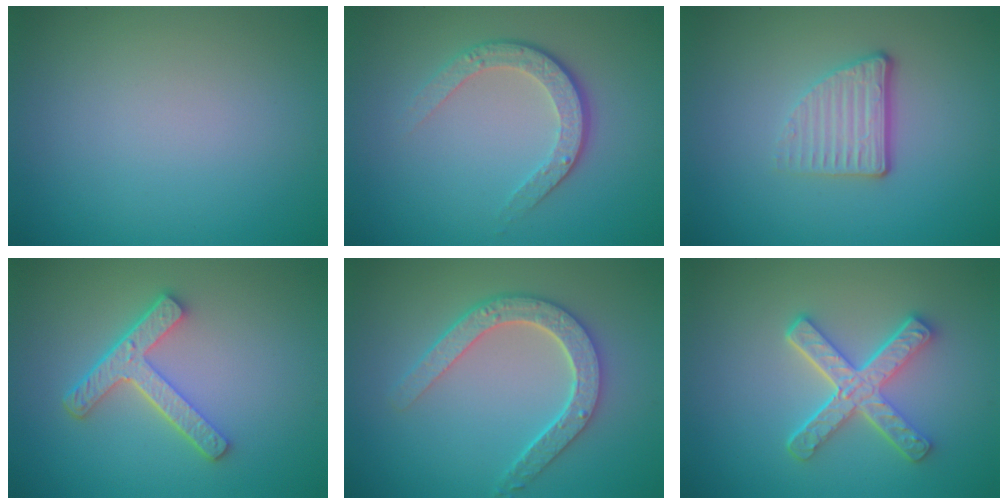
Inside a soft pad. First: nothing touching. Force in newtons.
{"total": 3.5, "press": 2.5, "slide": 2.5}
{"total": 3.4, "press": 2.4, "slide": 2.4}
{"total": 4.2, "press": 3.1, "slide": 2.8}
{"total": 4.5, "press": 3.7, "slide": 2.6}
{"total": 4.8, "press": 3.7, "slide": 3.0}